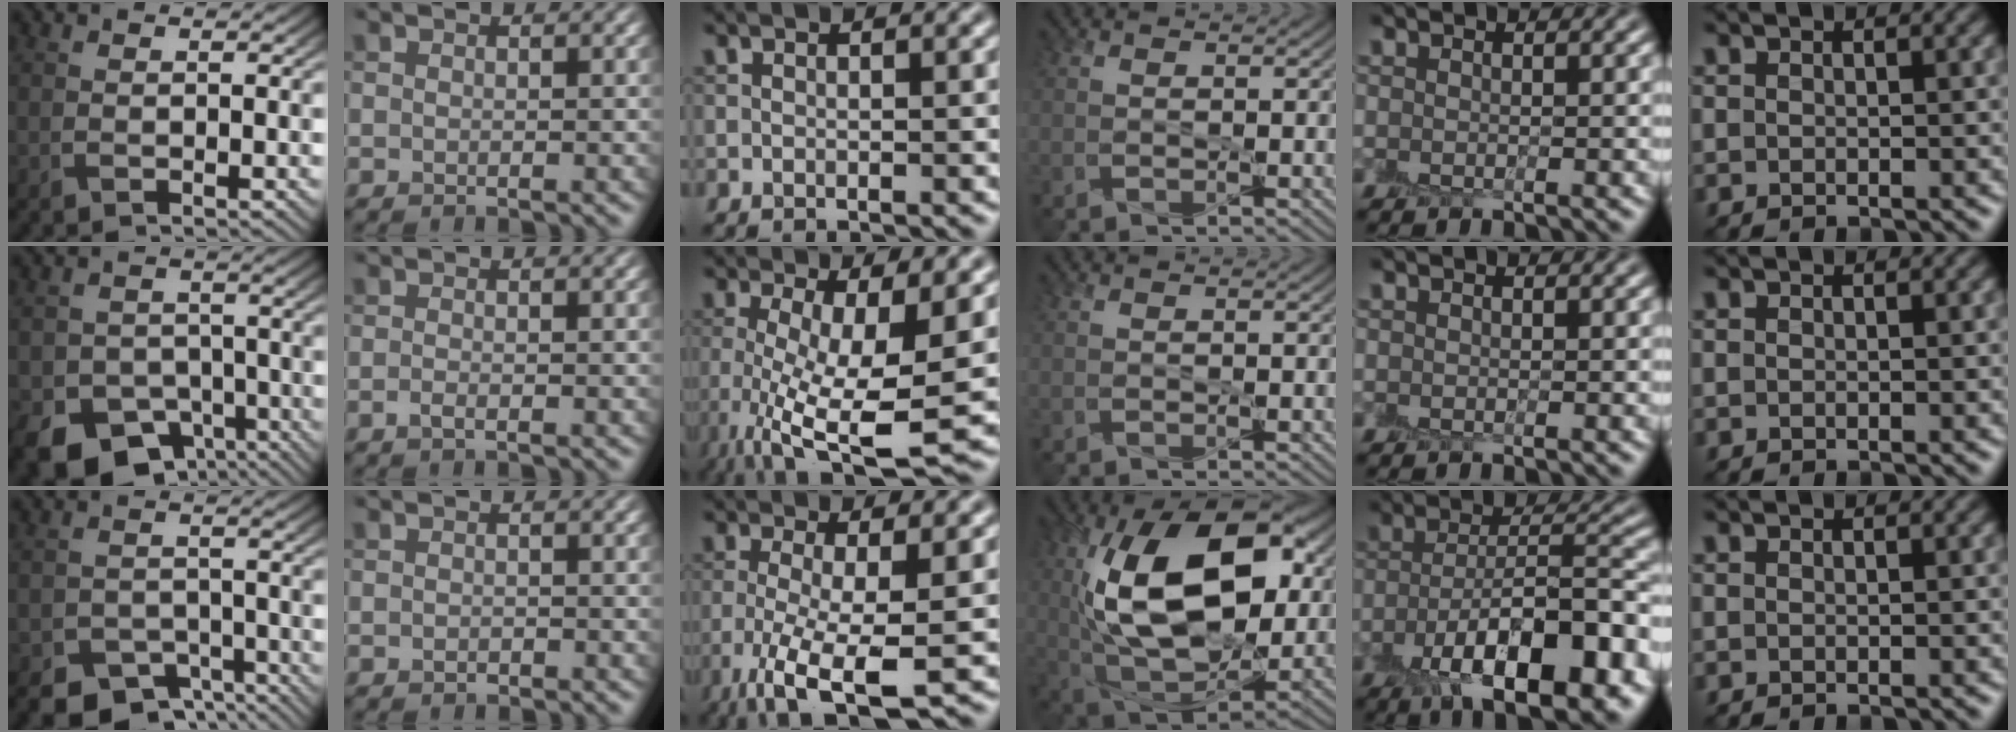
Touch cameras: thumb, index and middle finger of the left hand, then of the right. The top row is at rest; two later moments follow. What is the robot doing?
{"motion": "peel", "object": "envelope seal"}